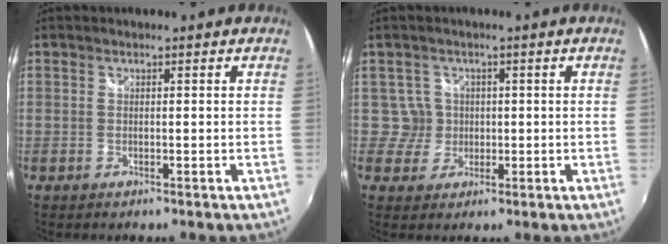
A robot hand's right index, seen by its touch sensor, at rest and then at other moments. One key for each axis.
{"total": 3.4, "fx": 0.2, "fy": 3.4, "fz": -0.3, "tx": 0.011, "ty": 0.016, "tz": 0.006}